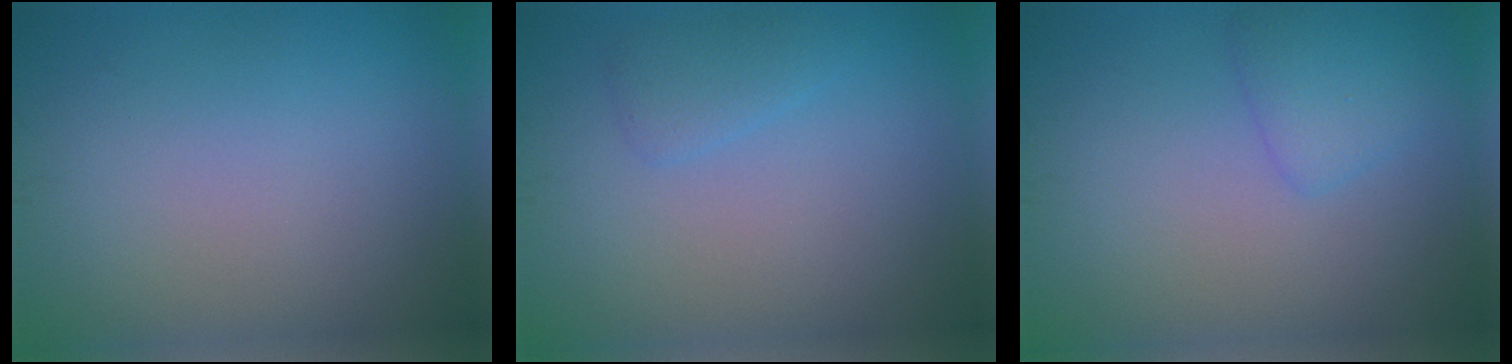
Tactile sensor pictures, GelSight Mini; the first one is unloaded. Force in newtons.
{"total": 1.4, "press": 1.4, "slide": 0.2}
{"total": 1.9, "press": 1.9, "slide": 0.2}